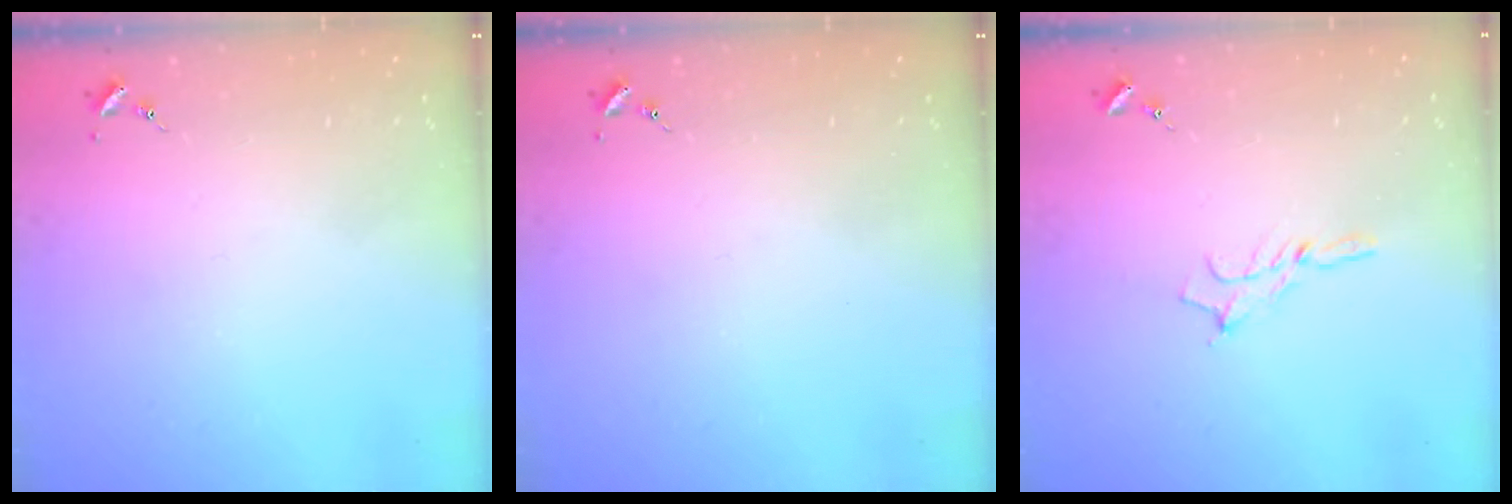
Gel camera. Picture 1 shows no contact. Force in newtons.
{"total": 0.0}
{"total": 6.2, "press": 6.2, "slide": 0.6}